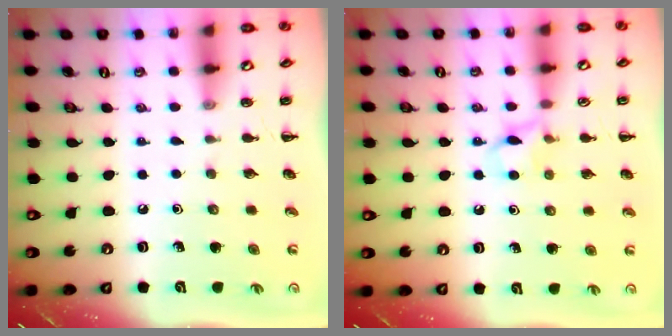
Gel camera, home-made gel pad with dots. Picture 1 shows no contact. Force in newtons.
{"total": 6.7, "press": 6.5, "slide": 1.8}